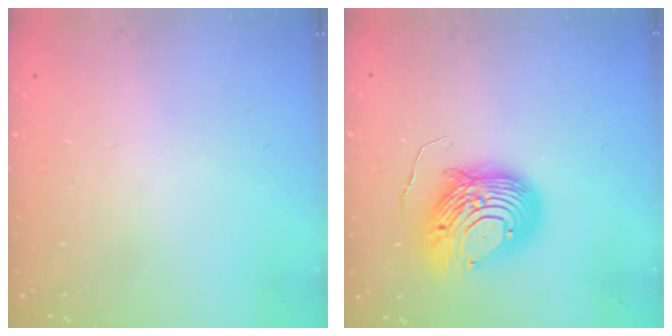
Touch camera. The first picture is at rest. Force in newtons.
{"total": 12.1, "press": 12.0, "slide": 1.2}